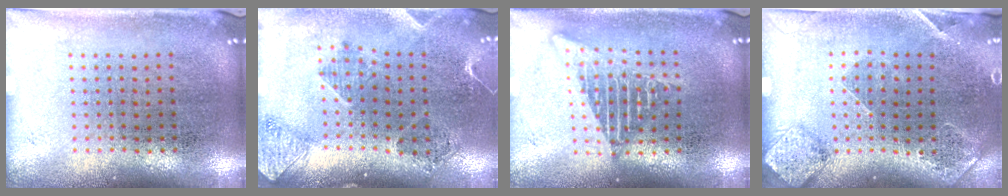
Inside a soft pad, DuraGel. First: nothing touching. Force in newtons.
{"total": 1.7, "press": 1.6, "slide": 0.7}
{"total": 2.2, "press": 2.2, "slide": 0.2}
{"total": 1.6, "press": 1.5, "slide": 0.3}